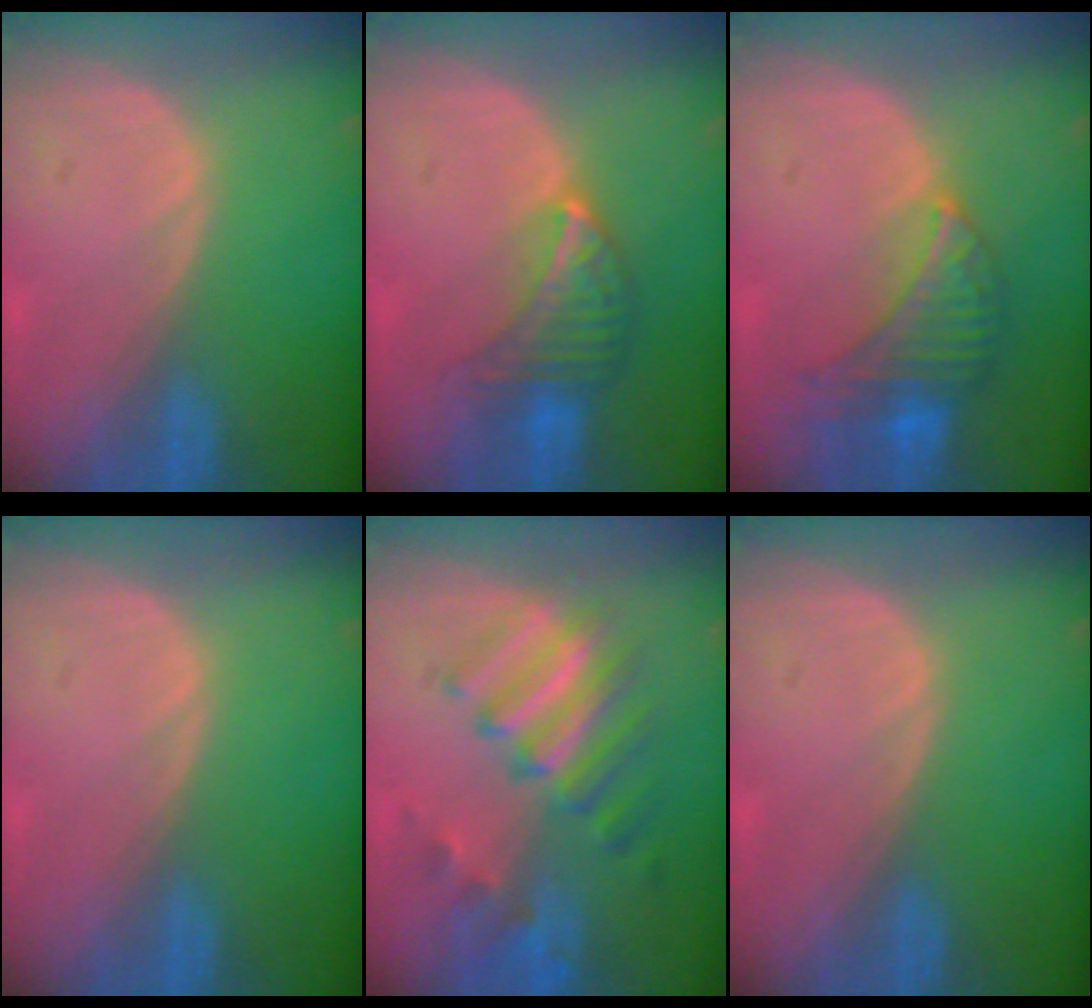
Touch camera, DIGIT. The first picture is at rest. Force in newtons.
{"total": 6.7, "press": 6.0, "slide": 2.8}
{"total": 7.7, "press": 7.0, "slide": 3.2}
{"total": 0.0}
{"total": 9.5, "press": 8.2, "slide": 4.9}
{"total": 0.0}